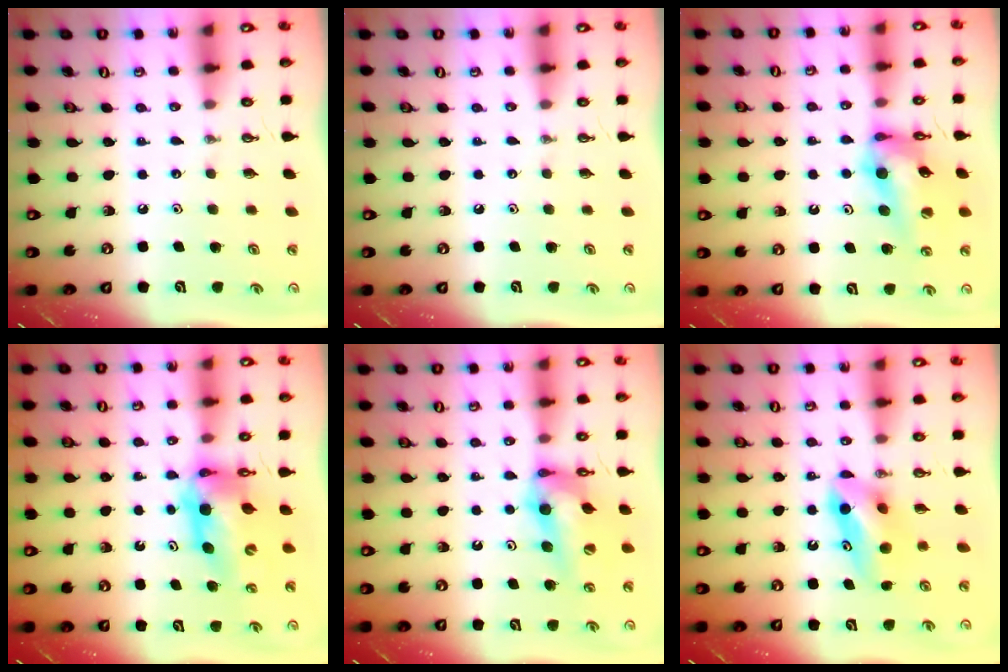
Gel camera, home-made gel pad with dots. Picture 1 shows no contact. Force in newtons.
{"total": 0.0}
{"total": 13.4, "press": 13.3, "slide": 1.2}
{"total": 11.2, "press": 11.1, "slide": 1.0}
{"total": 13.5, "press": 13.0, "slide": 3.6}
{"total": 8.1, "press": 7.9, "slide": 1.3}